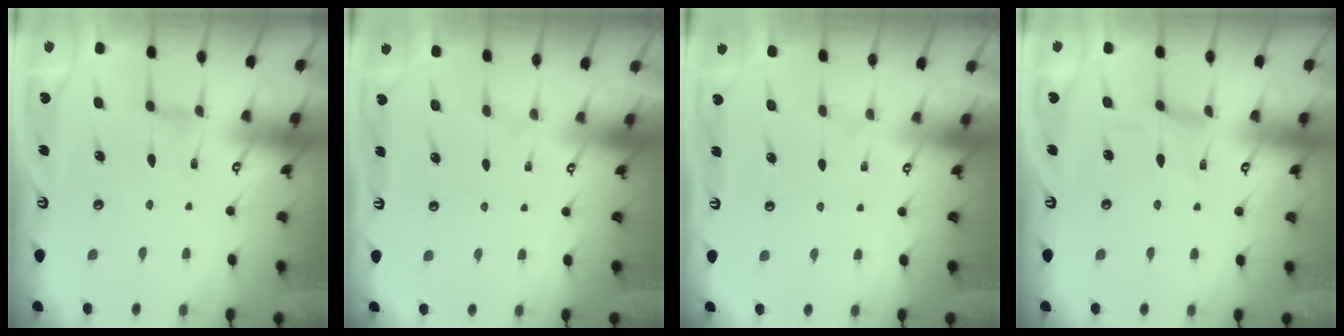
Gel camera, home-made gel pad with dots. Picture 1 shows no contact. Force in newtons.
{"total": 0.0}
{"total": 0.0}
{"total": 0.6, "press": 0.6, "slide": 0.1}